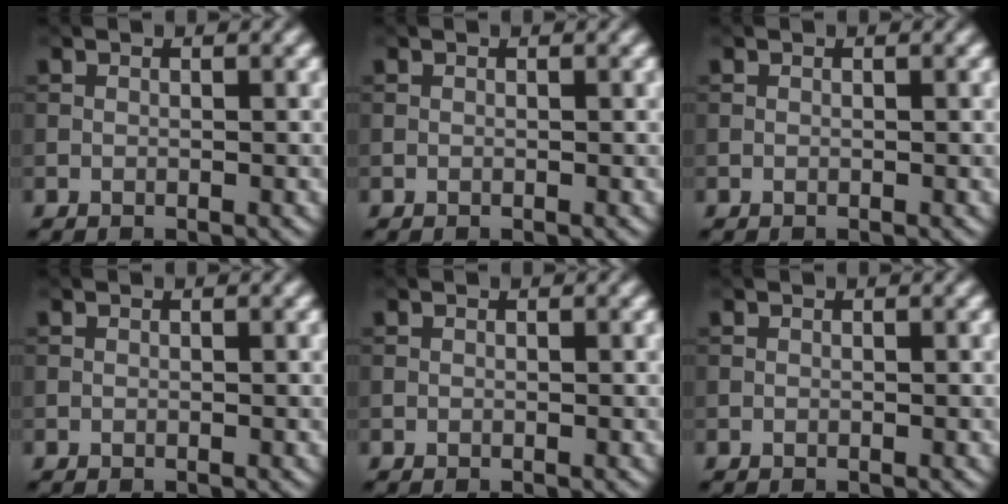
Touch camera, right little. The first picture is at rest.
{"total": 0.0}
{"total": 0.0}
{"total": 0.0}
{"total": 0.0}
{"total": 0.0}